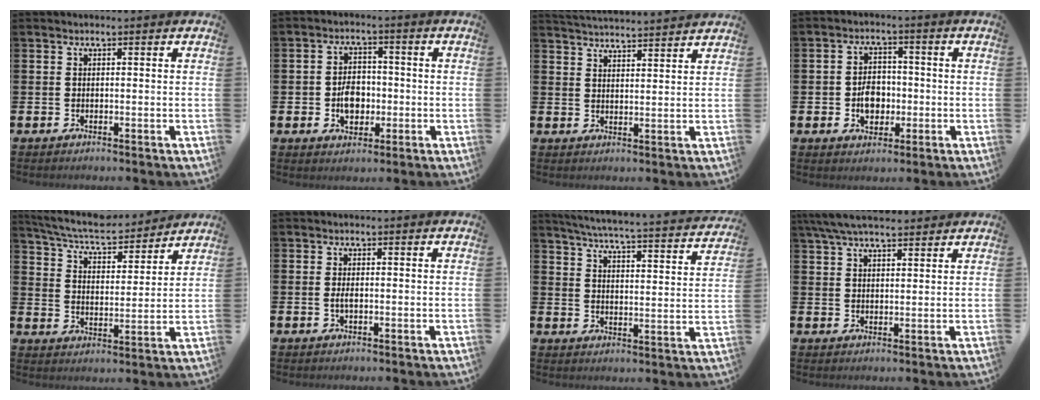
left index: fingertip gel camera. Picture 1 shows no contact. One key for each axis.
{"total": 4.8, "fx": -0.9, "fy": 3.5, "fz": 3.2, "tx": -0.047, "ty": 0.004, "tz": -0.021}
{"total": 4.1, "fx": 4.1, "fy": -0.3, "fz": 0.0, "tx": -0.008, "ty": -0.030, "tz": 0.074}
{"total": 4.7, "fx": -0.9, "fy": 3.5, "fz": 2.9, "tx": -0.044, "ty": 0.003, "tz": -0.022}
{"total": 6.9, "fx": 6.4, "fy": 1.3, "fz": 2.2, "tx": -0.078, "ty": -0.042, "tz": 0.110}
{"total": 1.3, "fx": -0.1, "fy": 0.5, "fz": 1.2, "tx": -0.023, "ty": 0.002, "tz": -0.004}
{"total": 4.8, "fx": 4.5, "fy": -0.1, "fz": 1.6, "tx": -0.055, "ty": -0.041, "tz": 0.071}
{"total": 5.7, "fx": 5.1, "fy": 1.4, "fz": 2.1, "tx": -0.055, "ty": -0.011, "tz": 0.095}